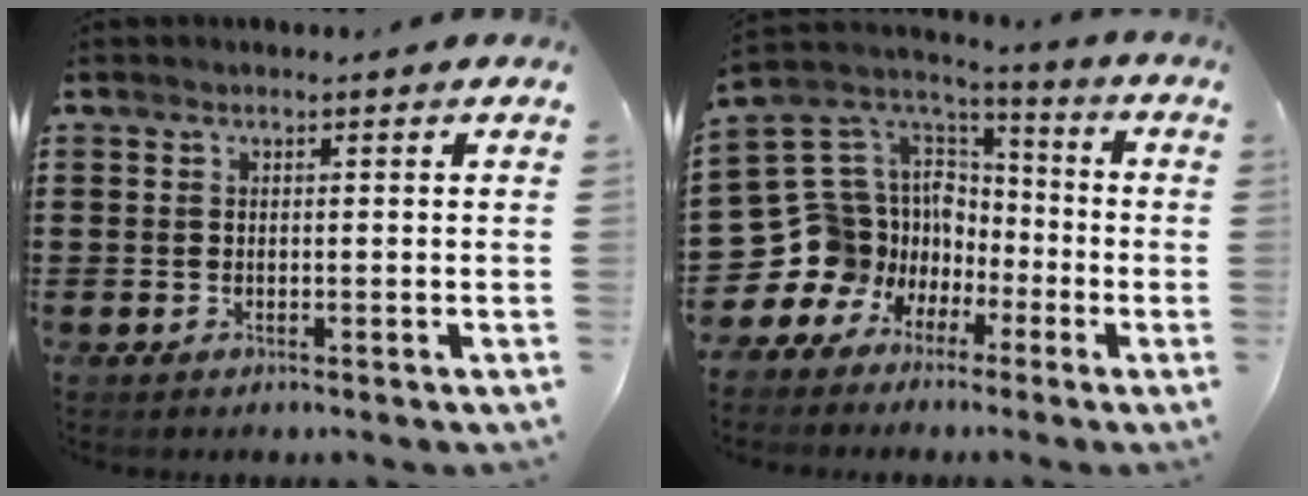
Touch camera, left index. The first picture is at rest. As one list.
[{"total": 11.6, "force": [-3.2, 11.0, 1.8], "torque": [-0.107, -0.034, -0.040]}]